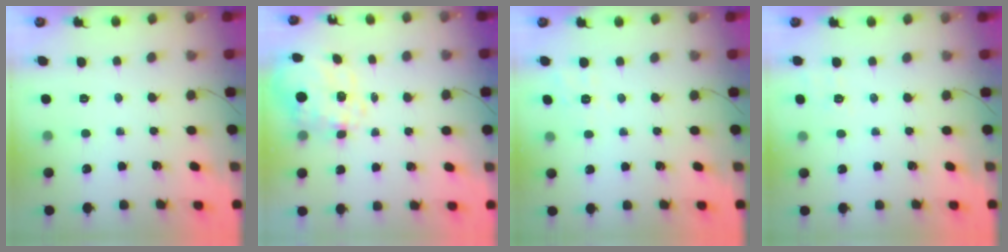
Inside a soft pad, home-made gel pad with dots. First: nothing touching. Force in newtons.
{"total": 10.7, "press": 10.5, "slide": 1.7}
{"total": 2.2, "press": 0.7, "slide": 2.0}
{"total": 7.2, "press": 6.9, "slide": 2.0}